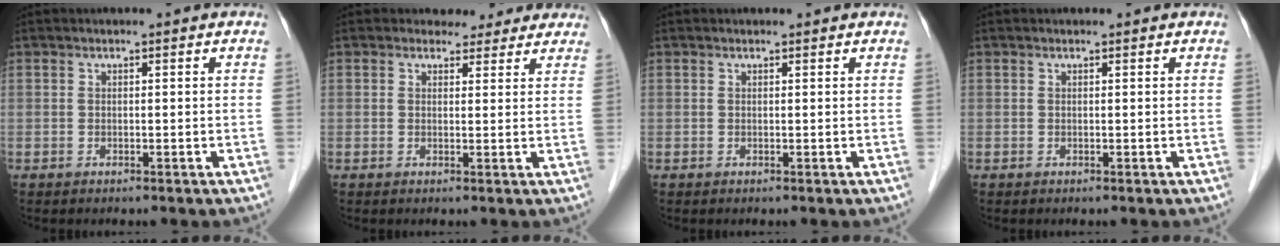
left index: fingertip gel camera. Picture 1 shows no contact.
{"total": 4.4, "force": [3.8, 2.2, 0.2], "torque": [0.007, 0.004, 0.035]}
{"total": 0.5, "force": [0.5, 0.1, 0.1], "torque": [-0.006, 0.003, 0.007]}
{"total": 0.0}